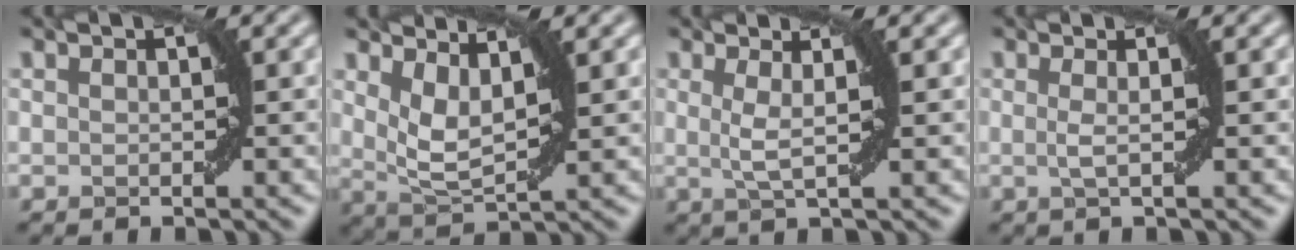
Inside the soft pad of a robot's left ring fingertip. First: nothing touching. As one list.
[{"total": 3.4, "force": [2.0, 1.1, 2.6], "torque": [-0.059, -0.009, 0.038]}, {"total": 2.0, "force": [0.4, 0.1, 2.0], "torque": [-0.040, -0.004, 0.007]}, {"total": 1.1, "force": [0.0, -0.2, 1.1], "torque": [-0.029, 0.000, -0.001]}]